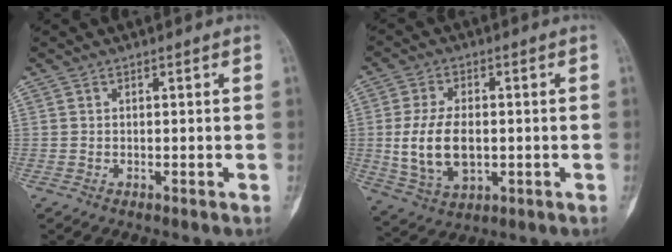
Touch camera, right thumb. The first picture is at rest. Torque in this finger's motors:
{"motor_torque": [-0.51, 1.28, 0.77, 0.29, 0.16]}